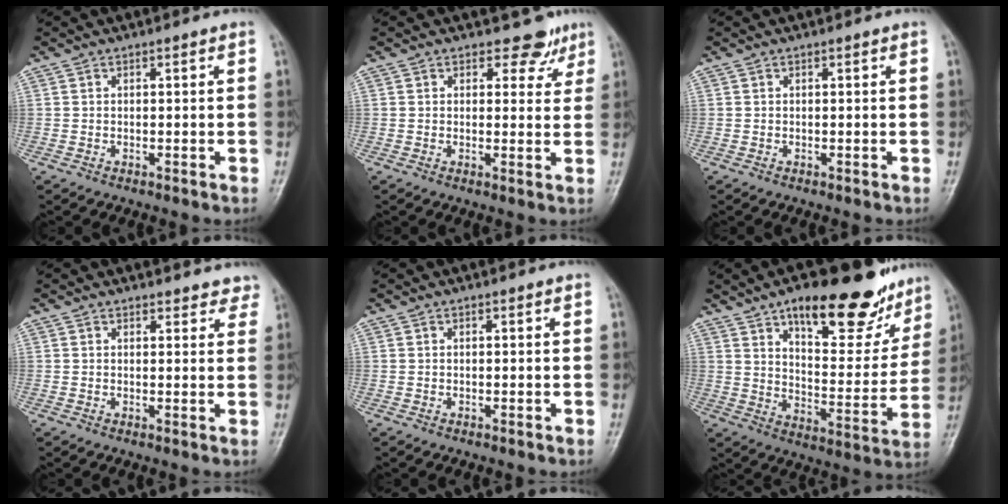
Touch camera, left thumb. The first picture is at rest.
{"total": 4.1, "force": [3.0, 2.6, 0.8], "torque": [0.018, -0.018, 0.031]}
{"total": 0.0}
{"total": 4.6, "force": [4.2, 1.8, 0.2], "torque": [0.038, -0.020, 0.029]}
{"total": 0.0}
{"total": 23.3, "force": [15.0, 9.4, 15.1], "torque": [-0.154, -0.059, 0.219]}